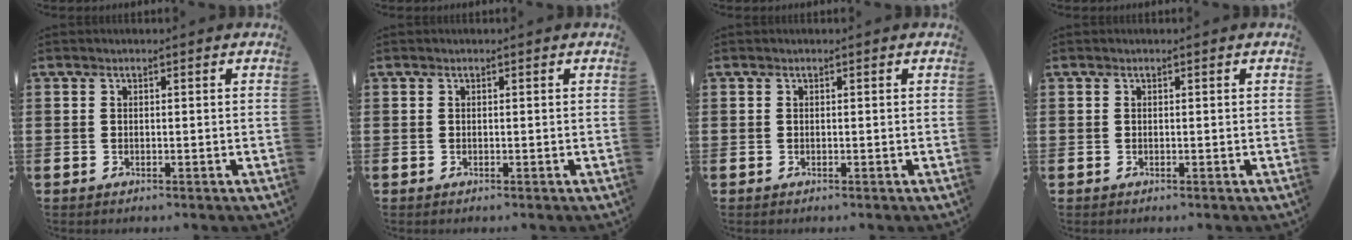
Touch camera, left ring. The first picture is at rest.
{"total": 0.0}
{"total": 0.0}
{"total": 0.0}